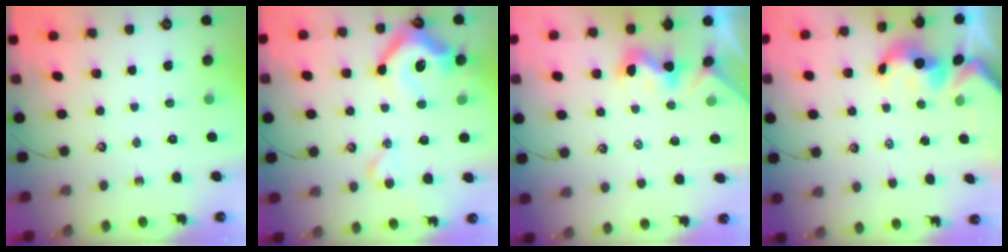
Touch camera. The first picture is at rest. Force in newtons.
{"total": 14.3, "press": 14.2, "slide": 1.7}
{"total": 1.2, "press": 1.0, "slide": 0.6}
{"total": 1.3, "press": 1.3, "slide": 0.0}